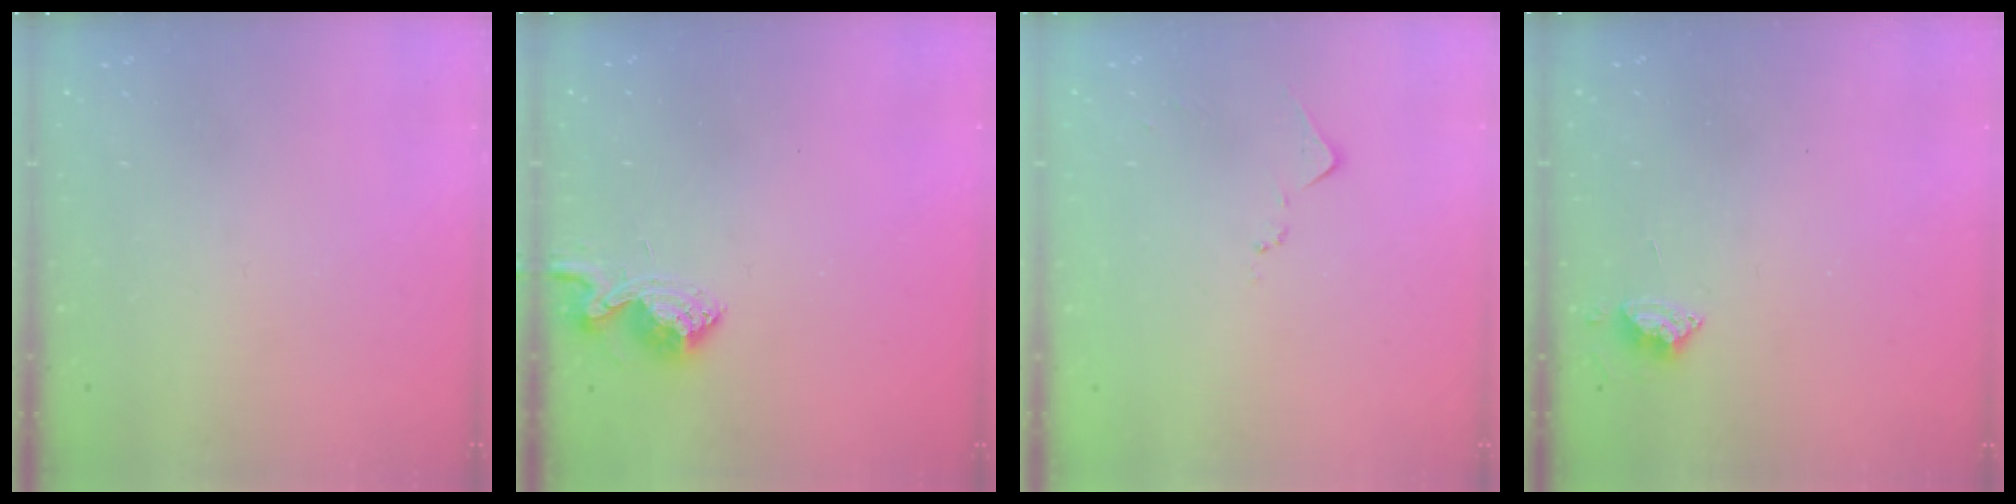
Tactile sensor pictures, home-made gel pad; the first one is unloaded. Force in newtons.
{"total": 9.1, "press": 9.1, "slide": 0.4}
{"total": 6.6, "press": 6.6, "slide": 0.7}
{"total": 4.9, "press": 4.8, "slide": 0.7}